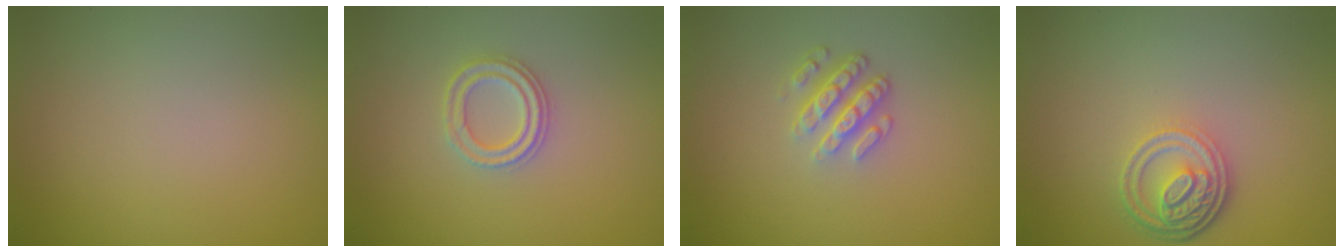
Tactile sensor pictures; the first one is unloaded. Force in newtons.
{"total": 2.3, "press": 2.3, "slide": 0.4}
{"total": 3.5, "press": 2.7, "slide": 2.2}
{"total": 4.5, "press": 3.3, "slide": 3.0}